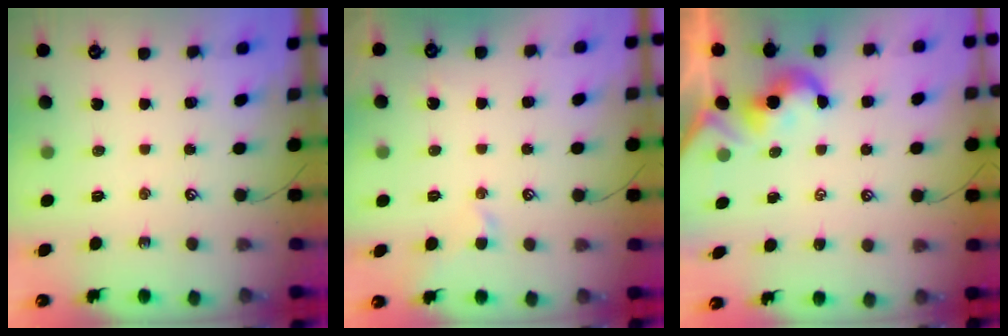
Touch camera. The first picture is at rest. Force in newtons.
{"total": 0.9, "press": 0.8, "slide": 0.3}
{"total": 2.1, "press": 2.0, "slide": 0.5}